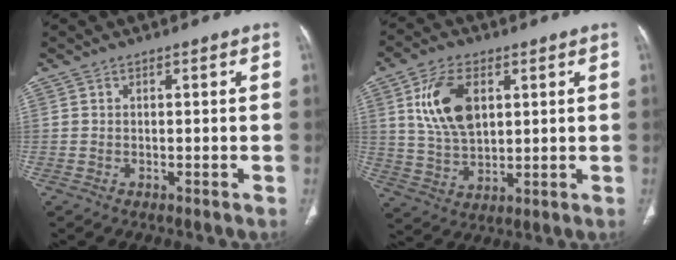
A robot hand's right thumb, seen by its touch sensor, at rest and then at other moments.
{"total": 12.2, "force": [3.7, 7.1, 9.2], "torque": [-0.163, -0.010, 0.076]}